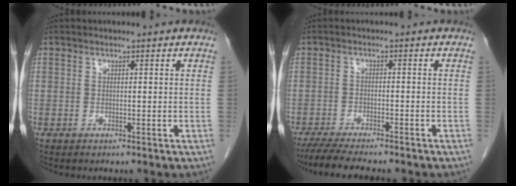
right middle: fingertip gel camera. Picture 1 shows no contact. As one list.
[{"total": 9.1, "force": [-7.8, 1.1, 4.6], "torque": [-0.071, -0.017, -0.122]}]